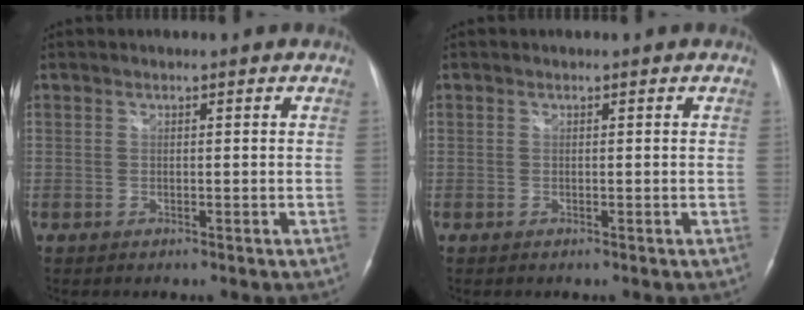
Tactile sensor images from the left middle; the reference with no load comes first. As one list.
[{"total": 0.0}]